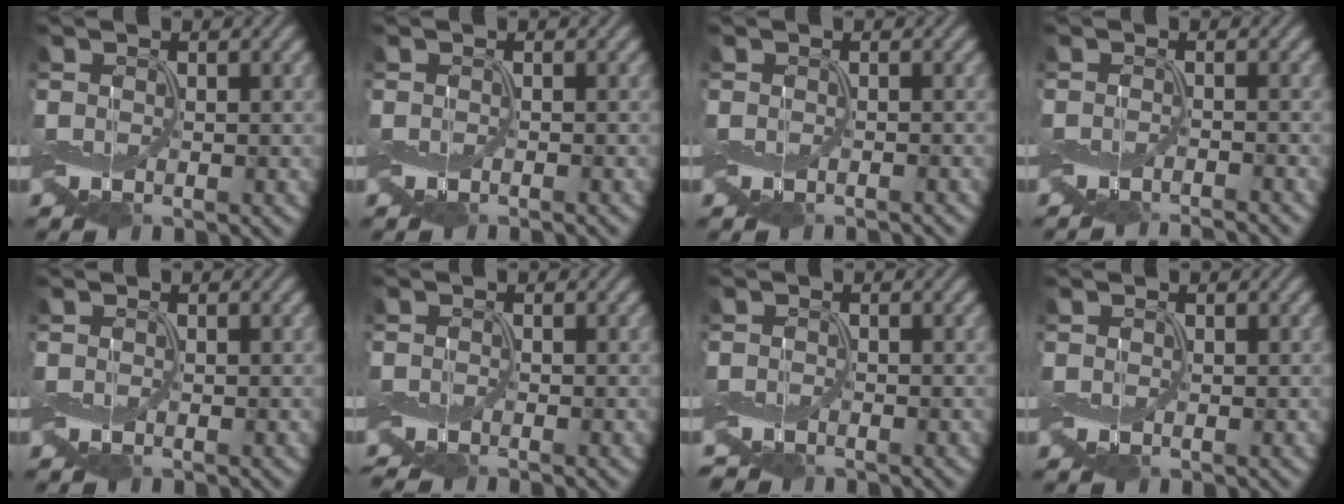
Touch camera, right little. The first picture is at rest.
{"total": 0.6, "force": [-0.5, 0.0, 0.3], "torque": [0.001, -0.002, -0.011]}
{"total": 0.5, "force": [-0.4, 0.1, 0.3], "torque": [-0.002, -0.003, -0.008]}
{"total": 3.0, "force": [-2.8, 0.1, 1.0], "torque": [-0.009, -0.011, -0.051]}
{"total": 0.0}
{"total": 1.2, "force": [-0.9, 0.0, 0.7], "torque": [-0.014, -0.003, -0.024]}
{"total": 0.7, "force": [-0.6, 0.3, 0.0], "torque": [0.001, 0.000, -0.013]}
{"total": 0.0}